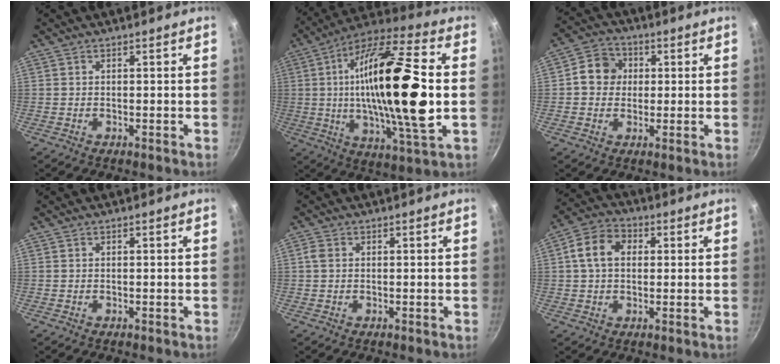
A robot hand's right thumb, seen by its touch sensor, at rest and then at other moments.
{"total": 27.3, "force": [0.8, 7.3, 26.3], "torque": [-0.470, 0.004, 0.001]}
{"total": 7.2, "force": [0.8, 6.5, 3.1], "torque": [-0.018, 0.012, -0.001]}
{"total": 0.0}
{"total": 1.6, "force": [0.2, 1.2, 1.0], "torque": [-0.020, 0.003, 0.004]}
{"total": 8.6, "force": [1.5, 6.4, 5.6], "torque": [-0.084, 0.016, 0.012]}